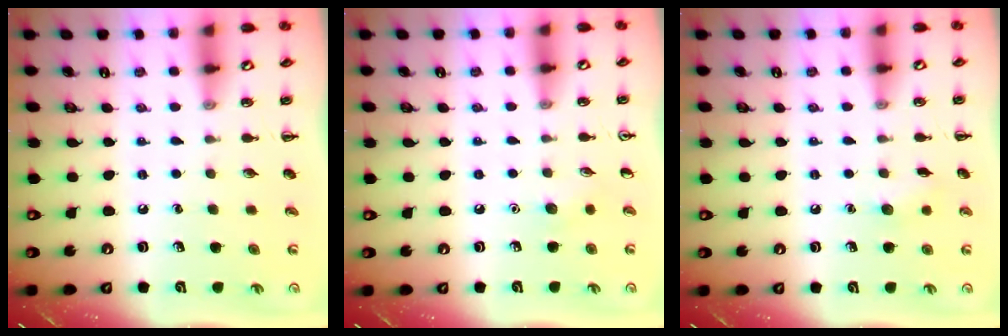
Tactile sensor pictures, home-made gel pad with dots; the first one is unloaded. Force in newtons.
{"total": 4.0, "press": 3.8, "slide": 1.4}
{"total": 5.8, "press": 5.7, "slide": 1.1}